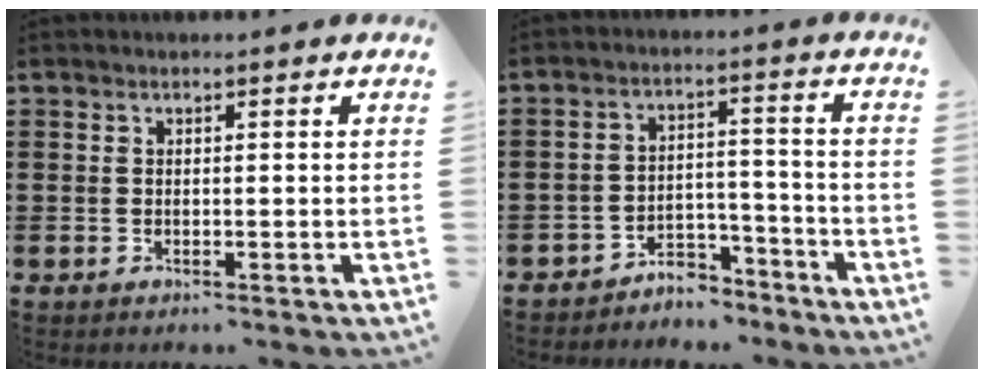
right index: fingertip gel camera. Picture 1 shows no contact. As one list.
[{"total": 4.3, "force": [-4.0, 1.4, 0.6], "torque": [-0.013, 0.012, -0.082]}]